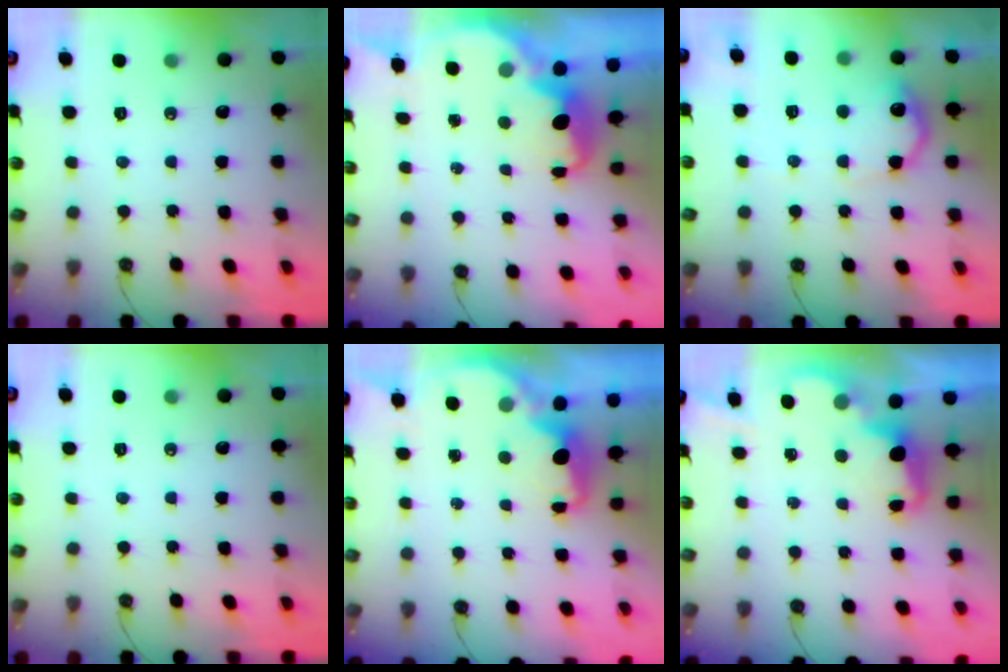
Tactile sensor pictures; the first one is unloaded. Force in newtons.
{"total": 2.8, "press": 2.8, "slide": 0.4}
{"total": 13.2, "press": 13.2, "slide": 0.4}
{"total": 0.0}
{"total": 2.6, "press": 2.5, "slide": 0.8}
{"total": 2.5, "press": 2.4, "slide": 0.5}